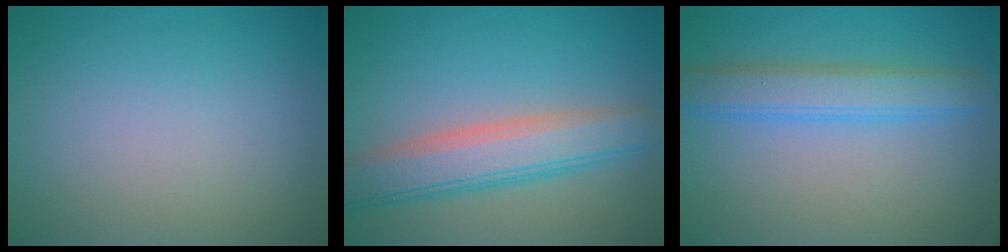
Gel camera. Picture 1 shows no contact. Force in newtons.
{"total": 5.6, "press": 5.6, "slide": 0.5}
{"total": 4.0, "press": 4.0, "slide": 0.1}